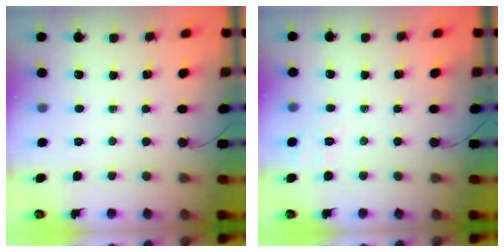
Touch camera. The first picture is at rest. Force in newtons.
{"total": 2.6, "press": 1.6, "slide": 2.1}